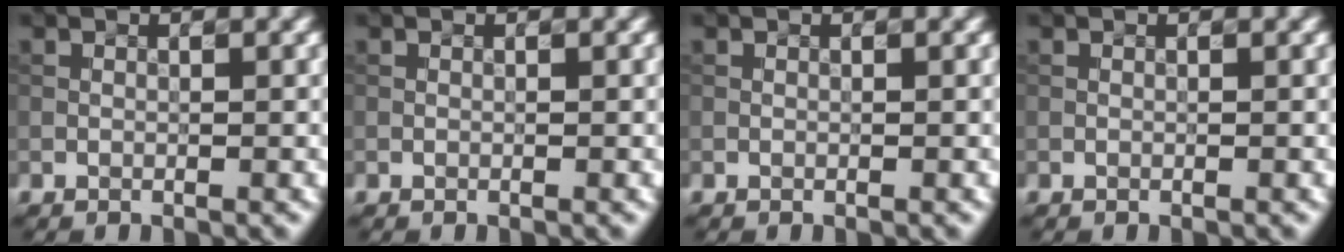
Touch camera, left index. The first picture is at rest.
{"total": 0.0}
{"total": 0.0}
{"total": 0.0}